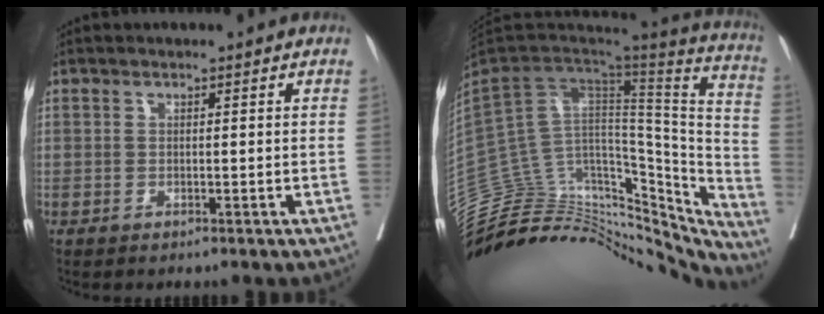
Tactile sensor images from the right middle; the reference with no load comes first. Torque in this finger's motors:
{"motor_torque": [-0.19, -1.95, -0.07, -0.03]}